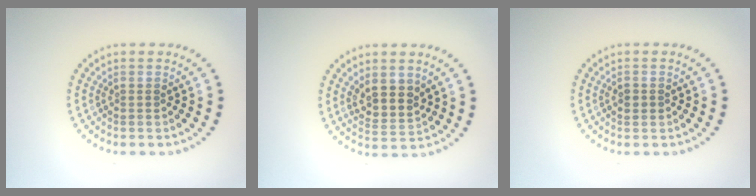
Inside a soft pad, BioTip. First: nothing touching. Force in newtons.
{"total": 3.0, "press": 2.7, "slide": 1.4}
{"total": 1.3, "press": 1.3, "slide": 0.2}